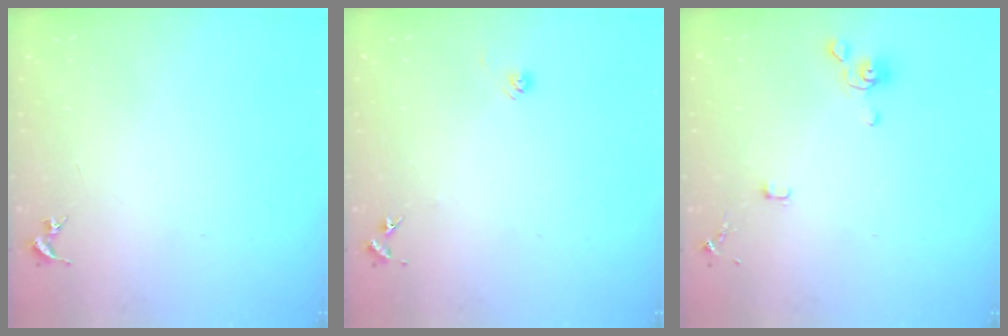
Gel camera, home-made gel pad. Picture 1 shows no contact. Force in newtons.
{"total": 6.3, "press": 6.3, "slide": 0.5}
{"total": 3.5, "press": 3.4, "slide": 0.9}